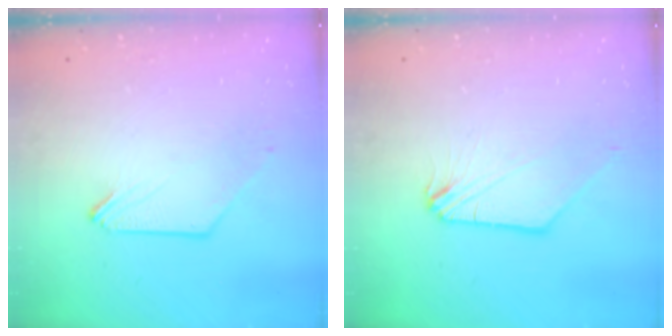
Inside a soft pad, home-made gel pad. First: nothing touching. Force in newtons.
{"total": 1.0, "press": 1.0, "slide": 0.3}